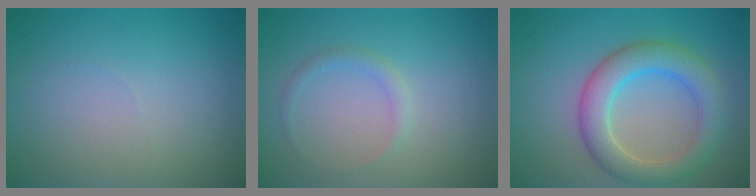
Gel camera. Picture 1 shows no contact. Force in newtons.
{"total": 1.1, "press": 1.1, "slide": 0.1}
{"total": 5.4, "press": 5.4, "slide": 0.1}